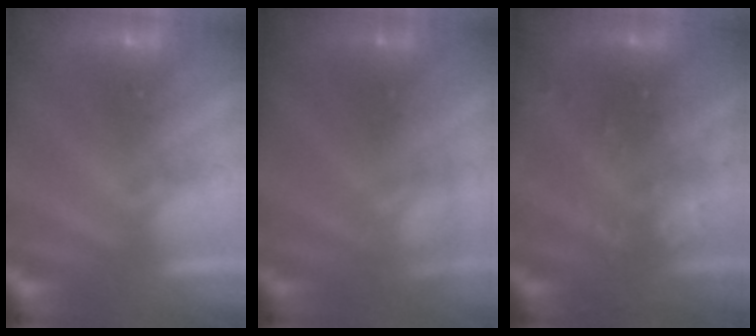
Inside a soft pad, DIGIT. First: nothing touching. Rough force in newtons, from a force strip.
{"total": 2.4}
{"total": 3.0}